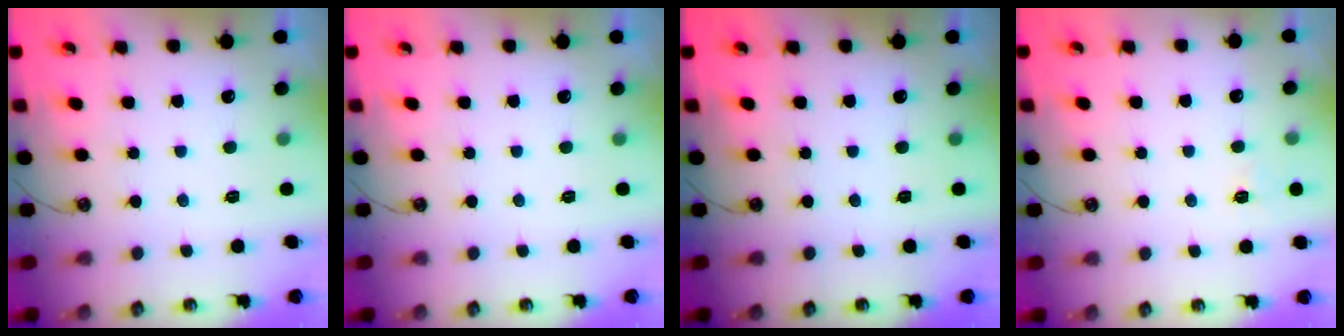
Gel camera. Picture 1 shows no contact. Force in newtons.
{"total": 0.0}
{"total": 0.0}
{"total": 2.9, "press": 2.9, "slide": 0.4}